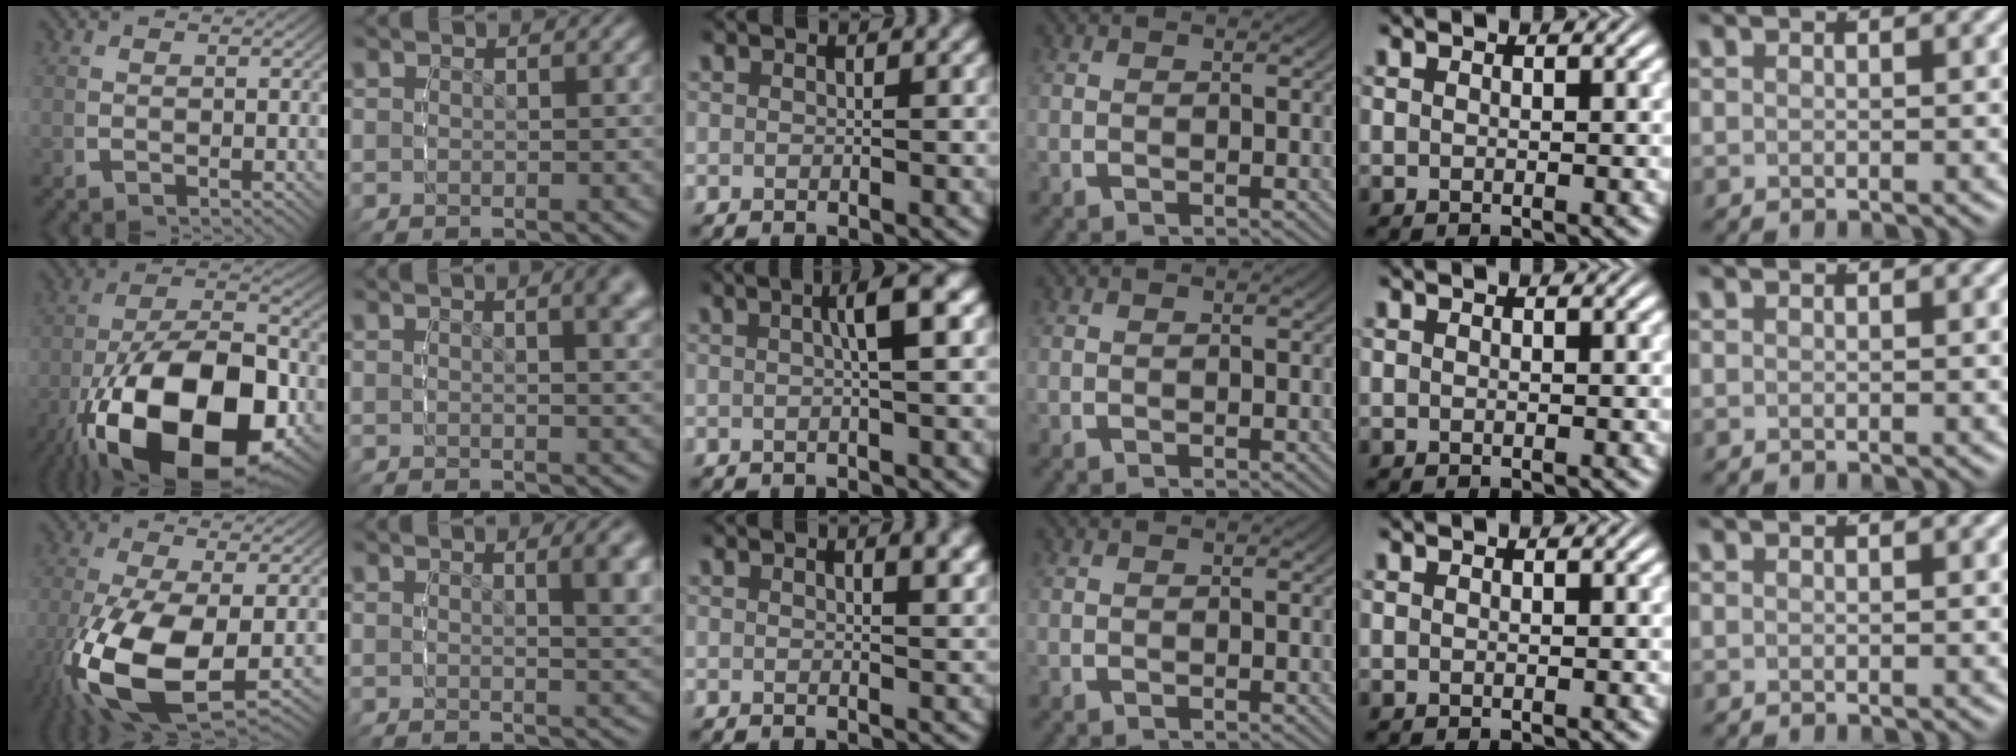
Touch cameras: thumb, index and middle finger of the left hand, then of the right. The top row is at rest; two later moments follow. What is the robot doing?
{"motion": "lift_and_place", "object": "screwdriver"}